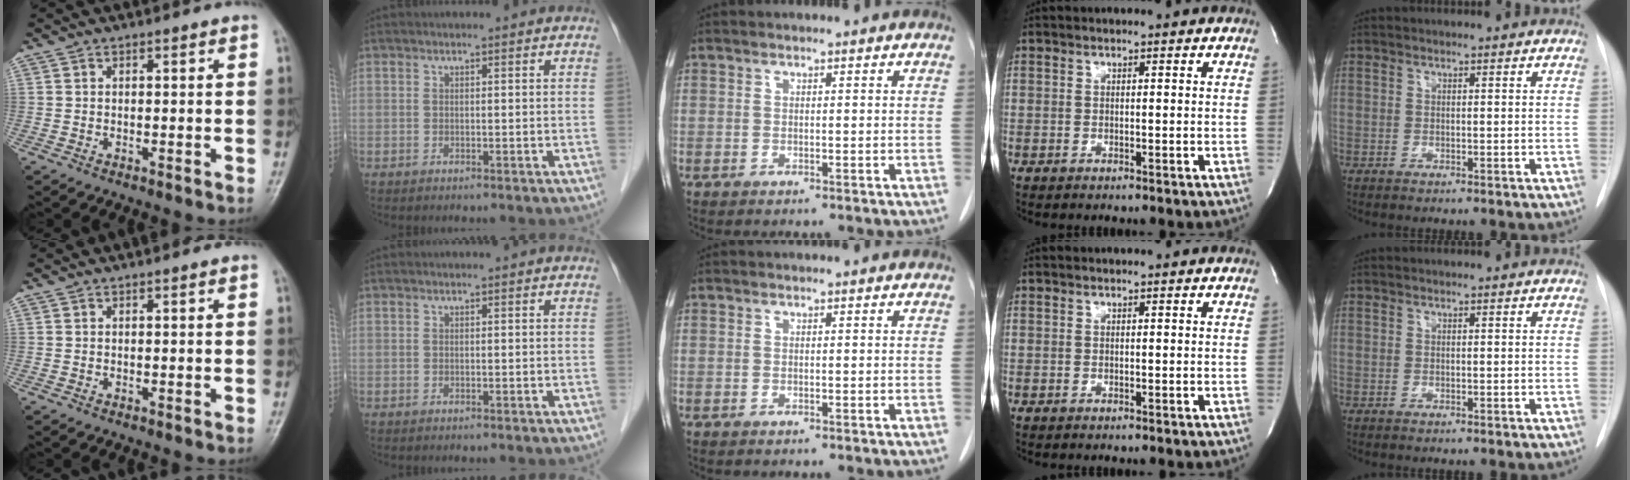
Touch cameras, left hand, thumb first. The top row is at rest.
{}